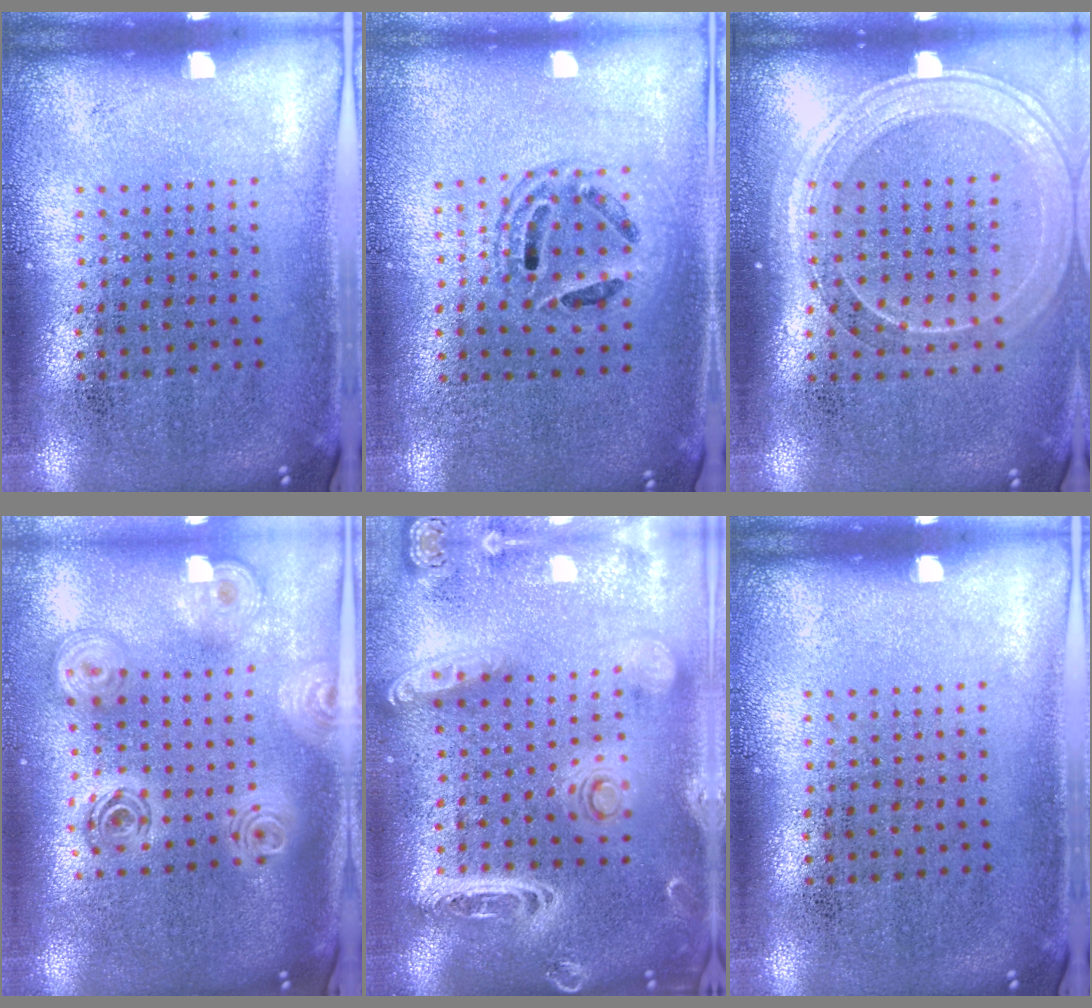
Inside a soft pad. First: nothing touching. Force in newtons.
{"total": 1.4, "press": 1.3, "slide": 0.7}
{"total": 1.9, "press": 1.7, "slide": 0.8}
{"total": 2.4, "press": 1.9, "slide": 1.5}
{"total": 3.0, "press": 2.5, "slide": 1.5}
{"total": 0.0}